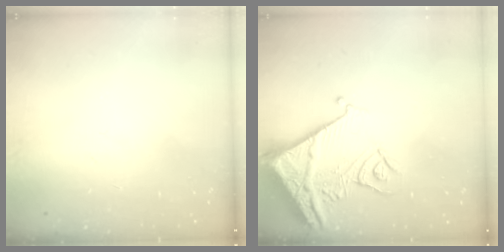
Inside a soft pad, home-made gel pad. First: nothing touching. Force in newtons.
{"total": 13.5, "press": 13.5, "slide": 1.4}